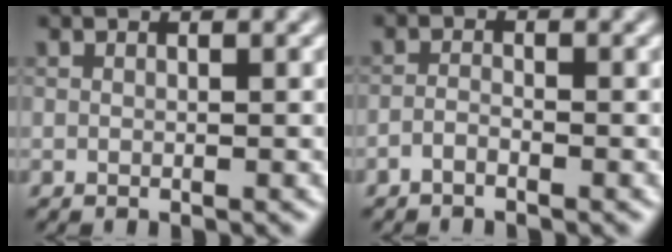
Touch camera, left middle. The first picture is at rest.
{"total": 1.0, "force": [-0.8, 0.3, 0.6], "torque": [-0.013, 0.002, -0.018]}